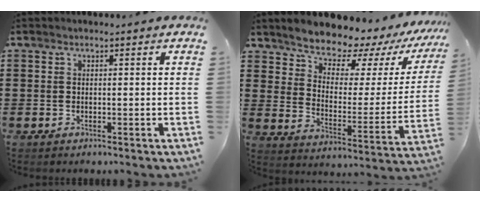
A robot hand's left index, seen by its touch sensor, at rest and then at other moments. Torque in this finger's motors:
{"motor_torque": [2.14, 0.00, 1.05, 0.21]}